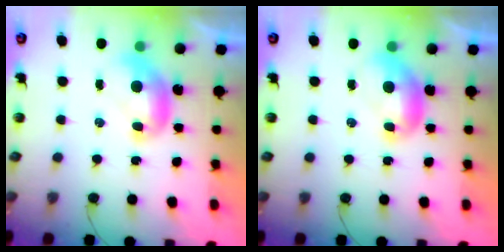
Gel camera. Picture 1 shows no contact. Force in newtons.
{"total": 0.0}